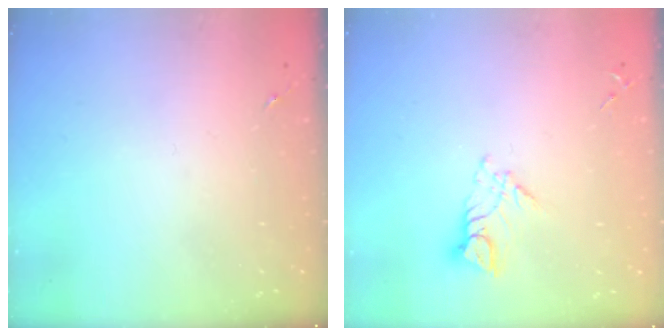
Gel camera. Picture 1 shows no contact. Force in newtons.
{"total": 7.5, "press": 7.4, "slide": 0.6}